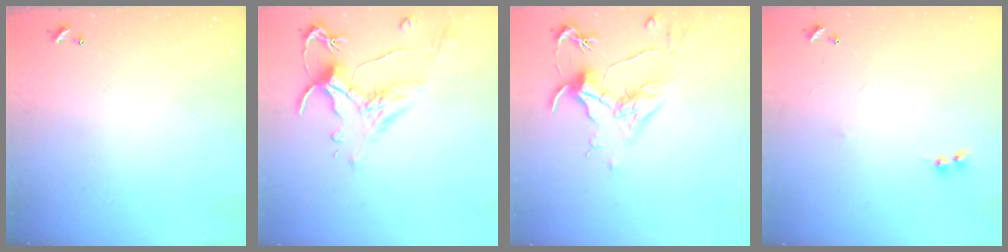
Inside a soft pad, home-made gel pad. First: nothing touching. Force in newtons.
{"total": 1.5, "press": 1.0, "slide": 1.1}
{"total": 1.8, "press": 1.5, "slide": 0.9}
{"total": 2.0, "press": 2.0, "slide": 0.5}